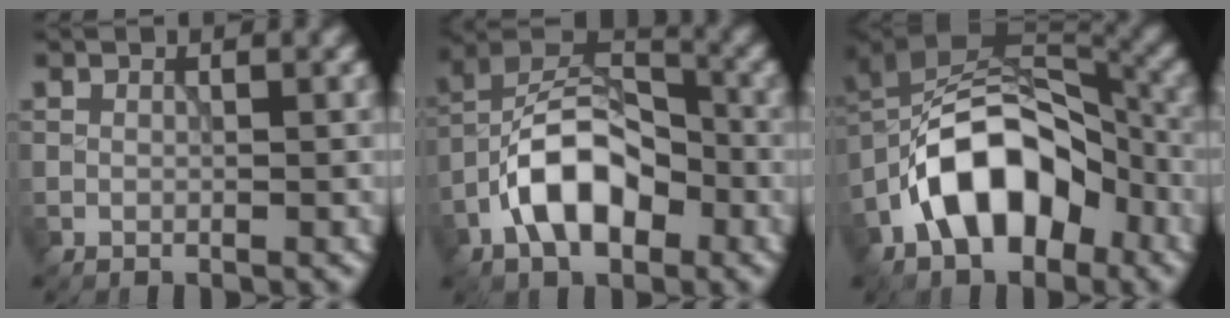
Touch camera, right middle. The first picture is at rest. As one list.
[{"total": 8.7, "force": [-3.4, 4.9, 6.4], "torque": [-0.110, 0.020, -0.070]}, {"total": 11.1, "force": [-4.8, 6.5, 7.5], "torque": [-0.118, 0.017, -0.093]}]